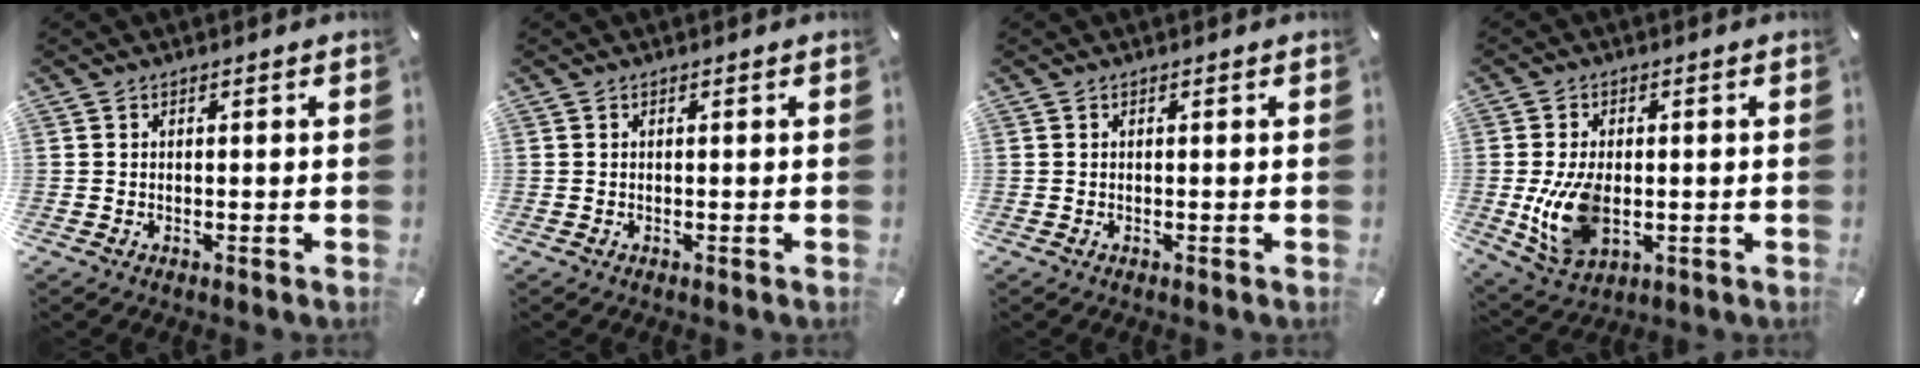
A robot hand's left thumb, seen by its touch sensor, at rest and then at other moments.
{"total": 0.0}
{"total": 0.0}
{"total": 11.1, "force": [-1.2, 7.0, 8.6], "torque": [-0.183, -0.013, -0.021]}